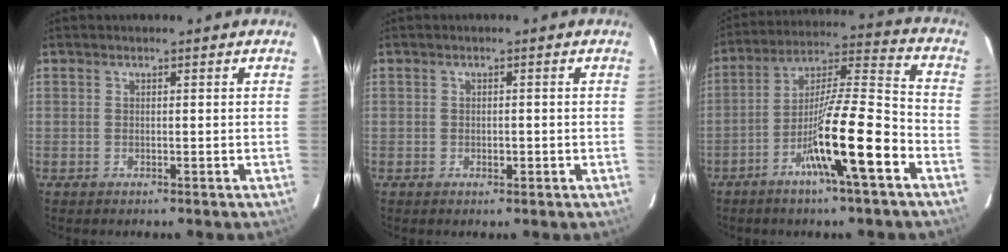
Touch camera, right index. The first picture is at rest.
{"total": 1.3, "force": [-0.4, 0.6, 1.0], "torque": [-0.017, 0.001, -0.005]}
{"total": 14.6, "force": [-6.6, 0.2, 13.0], "torque": [-0.229, -0.002, -0.115]}